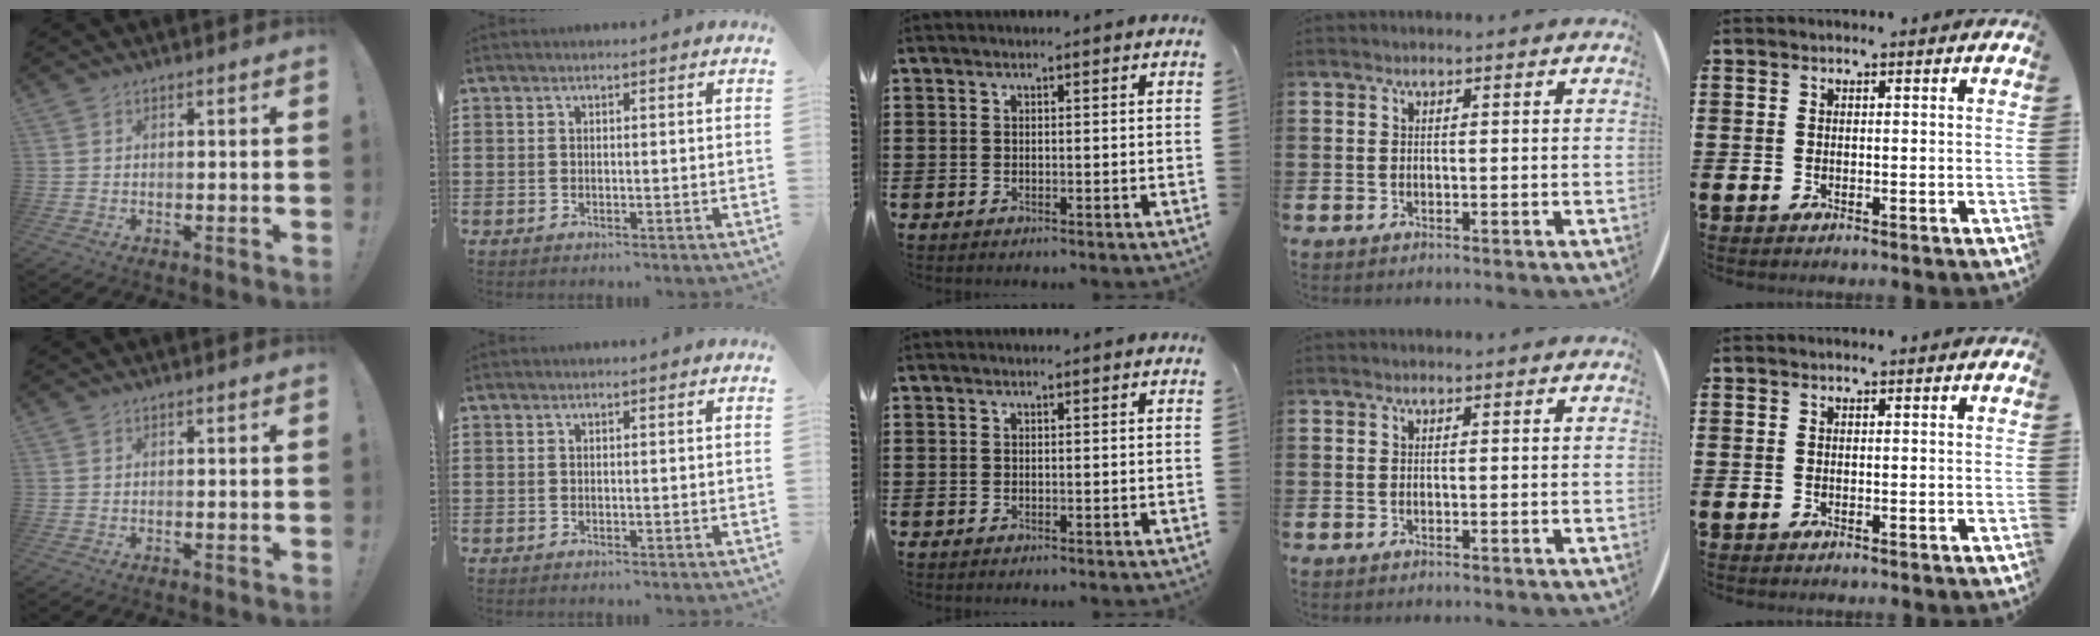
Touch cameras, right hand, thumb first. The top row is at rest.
{}